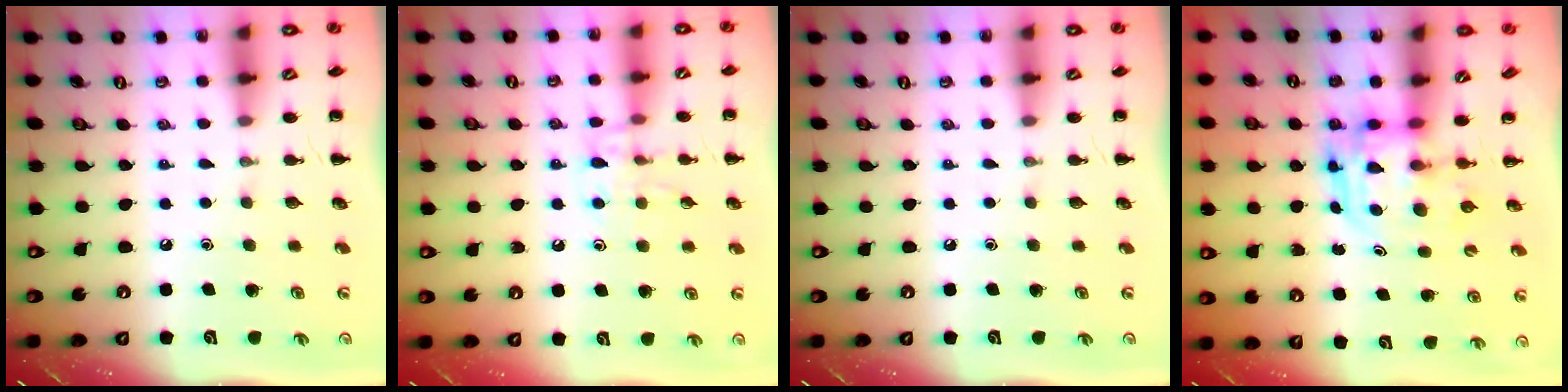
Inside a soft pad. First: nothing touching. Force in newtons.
{"total": 9.8, "press": 9.8, "slide": 0.9}
{"total": 0.0}
{"total": 4.6, "press": 4.4, "slide": 1.1}